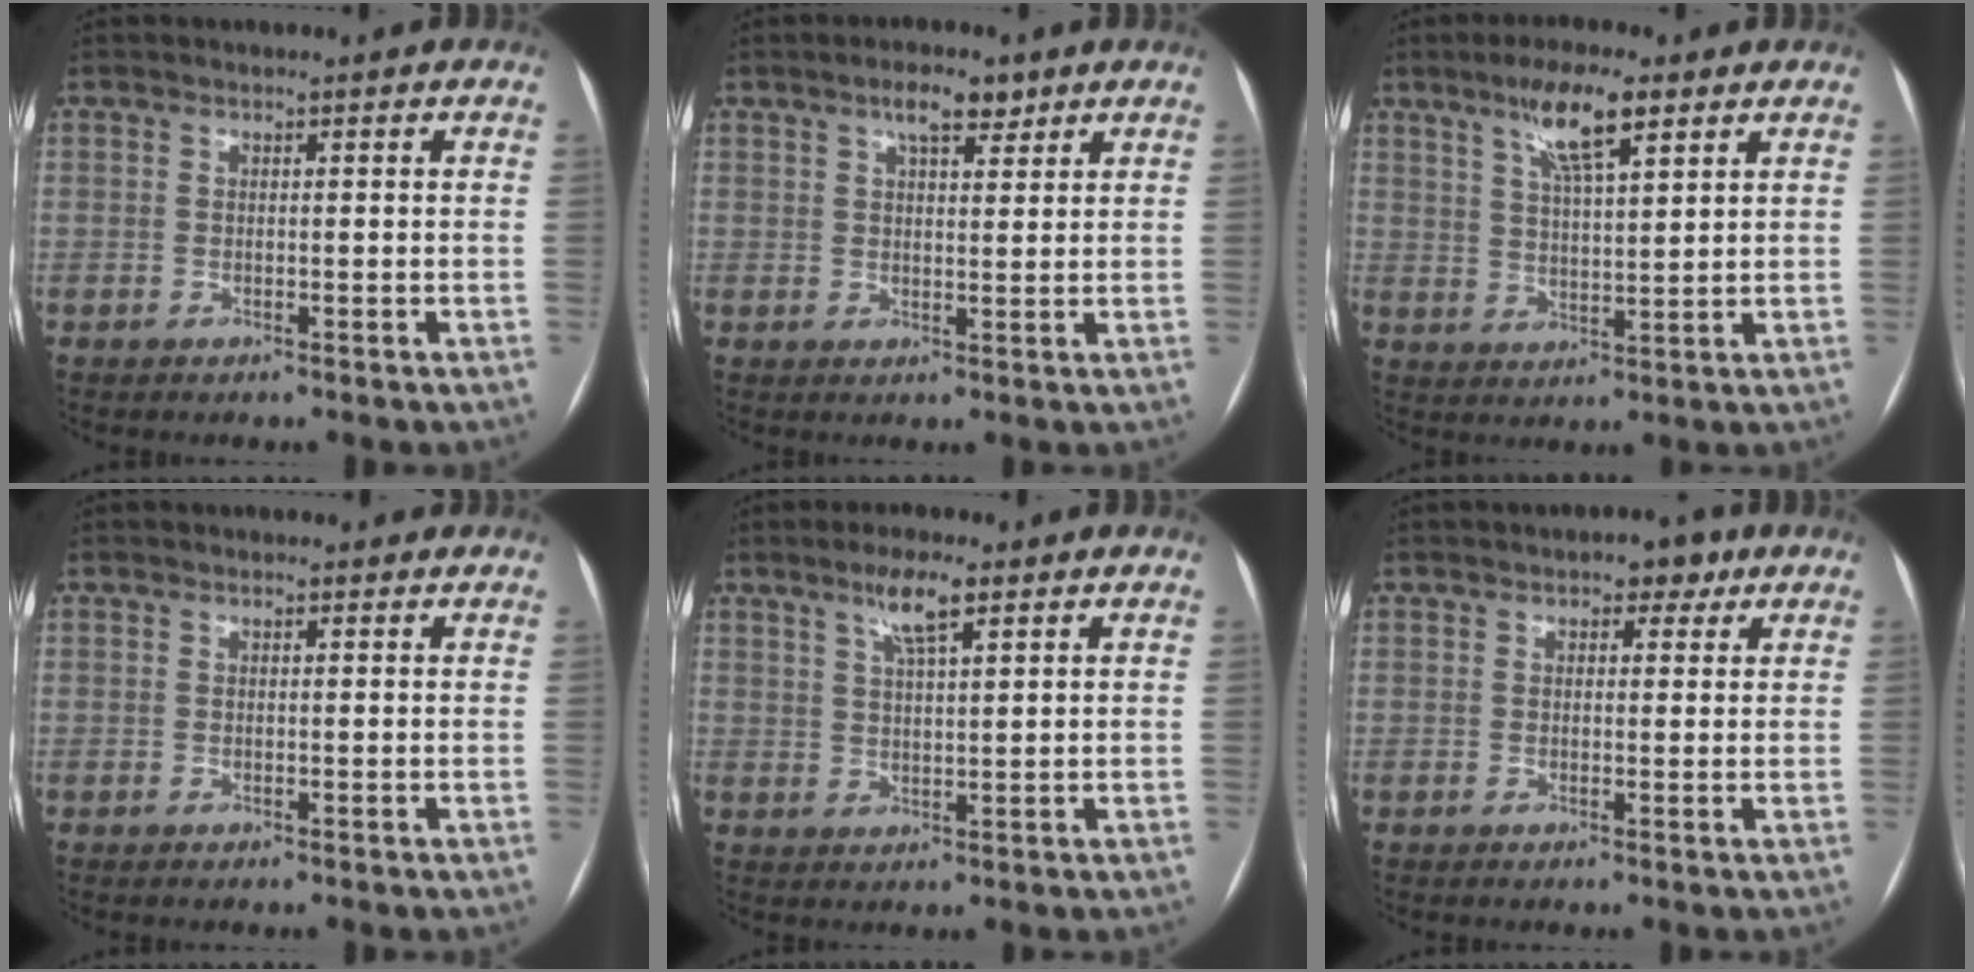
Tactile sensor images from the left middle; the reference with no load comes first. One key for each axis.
{"total": 4.6, "fx": 3.0, "fy": 1.6, "fz": 3.1, "tx": -0.052, "ty": 0.007, "tz": 0.048}
{"total": 8.3, "fx": 5.0, "fy": 1.4, "fz": 6.5, "tx": -0.122, "ty": 0.008, "tz": 0.090}
{"total": 1.0, "fx": 0.7, "fy": 0.5, "fz": 0.4, "tx": -0.013, "ty": 0.007, "tz": 0.008}
{"total": 5.1, "fx": 3.1, "fy": 0.6, "fz": 4.0, "tx": -0.077, "ty": 0.005, "tz": 0.055}
{"total": 3.5, "fx": 2.0, "fy": 1.9, "fz": 2.1, "tx": -0.023, "ty": 0.015, "tz": 0.024}